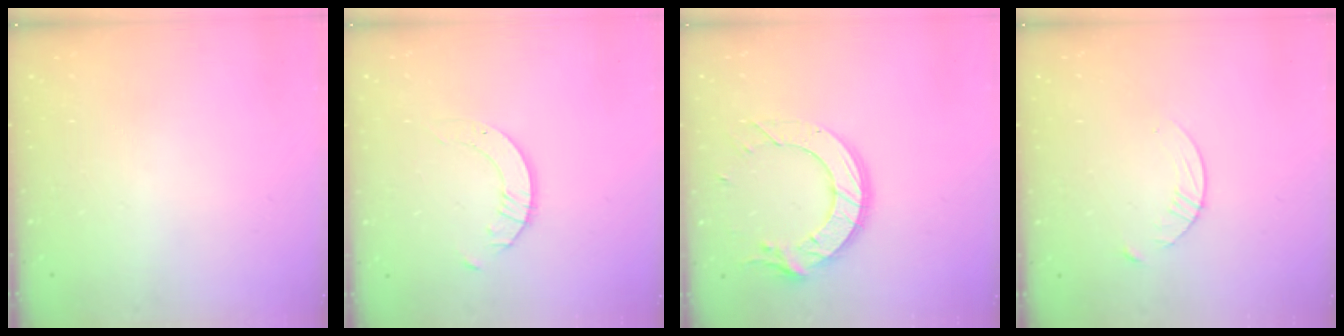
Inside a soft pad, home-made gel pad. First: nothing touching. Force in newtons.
{"total": 2.1, "press": 2.1, "slide": 0.2}
{"total": 13.4, "press": 13.3, "slide": 0.8}
{"total": 3.1, "press": 3.1, "slide": 0.4}